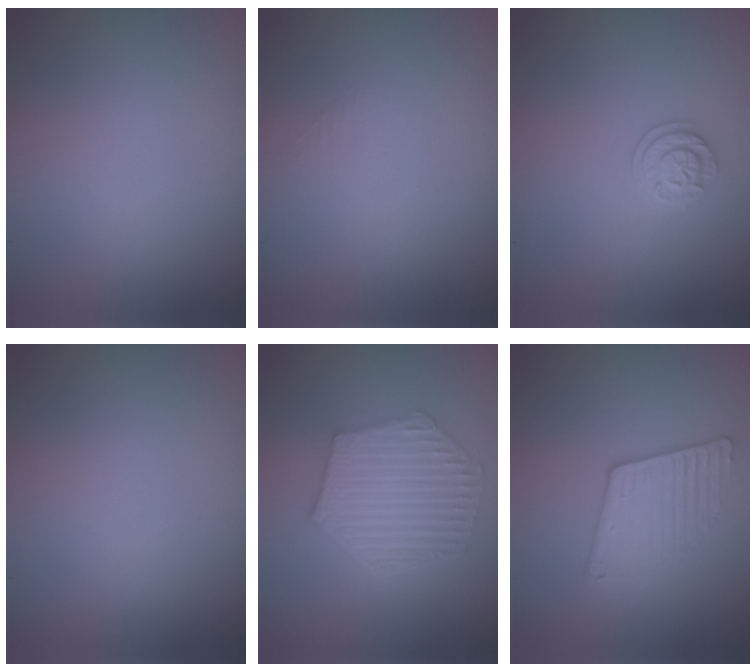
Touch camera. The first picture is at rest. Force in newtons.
{"total": 0.6, "press": 0.6, "slide": 0.0}
{"total": 2.2, "press": 1.7, "slide": 1.4}
{"total": 0.0}
{"total": 6.4, "press": 4.8, "slide": 4.3}
{"total": 3.1, "press": 2.7, "slide": 1.5}